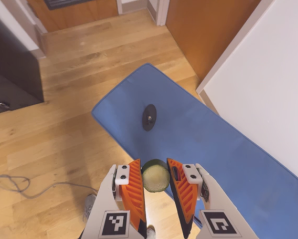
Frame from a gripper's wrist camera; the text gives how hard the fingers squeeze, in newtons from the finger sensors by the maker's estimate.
{"total": 9.4, "left": 9.5, "right": 9.4}